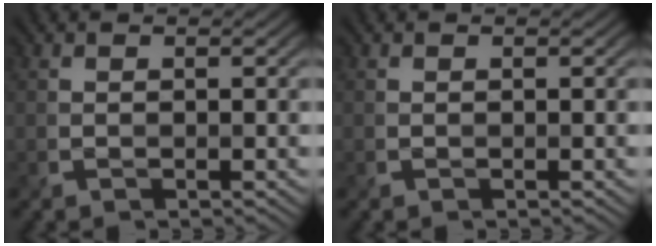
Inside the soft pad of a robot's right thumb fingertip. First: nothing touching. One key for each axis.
{"total": 0.0}